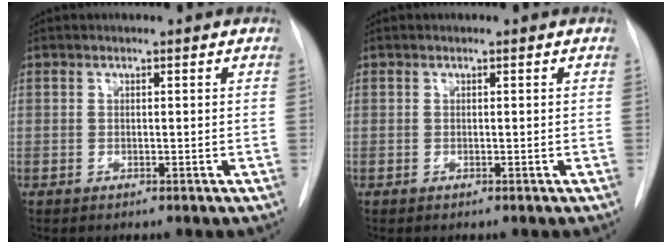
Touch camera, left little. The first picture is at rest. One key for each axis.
{"total": 0.0}